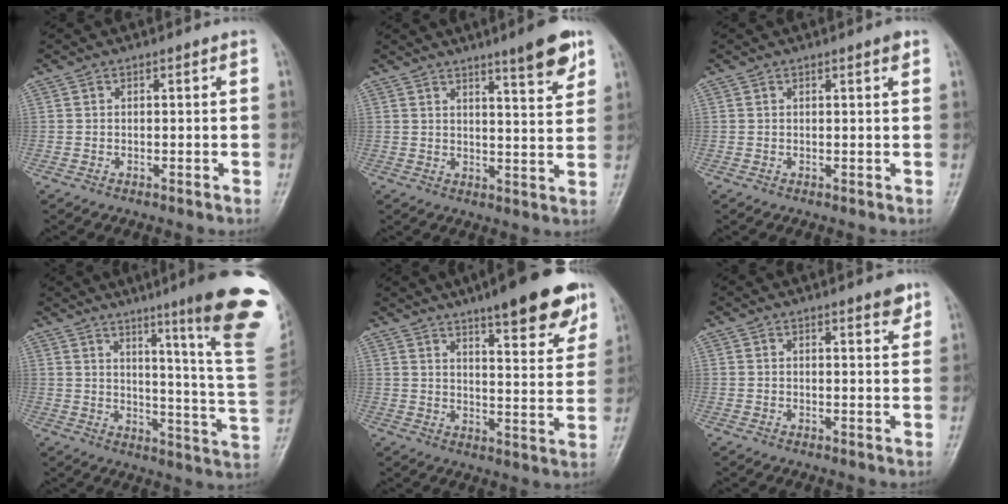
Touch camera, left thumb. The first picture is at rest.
{"total": 8.3, "force": [5.5, 1.1, 6.2], "torque": [-0.077, -0.035, 0.076]}
{"total": 1.2, "force": [0.8, 0.1, 1.0], "torque": [-0.011, -0.003, 0.009]}
{"total": 22.1, "force": [12.8, 0.7, 18.0], "torque": [-0.215, -0.083, 0.166]}
{"total": 16.8, "force": [11.2, 4.0, 11.9], "torque": [-0.125, -0.054, 0.152]}
{"total": 3.0, "force": [2.2, 0.7, 2.0], "torque": [-0.018, -0.013, 0.027]}